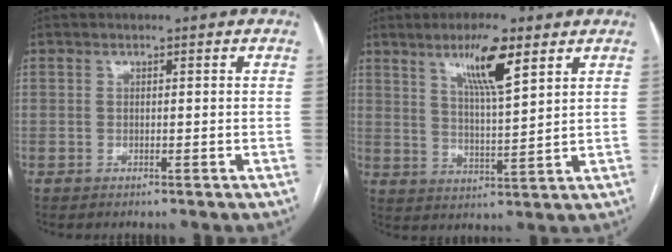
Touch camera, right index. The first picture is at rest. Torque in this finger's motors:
{"motor_torque": [0.98, 0.95, 0.18, 0.07]}